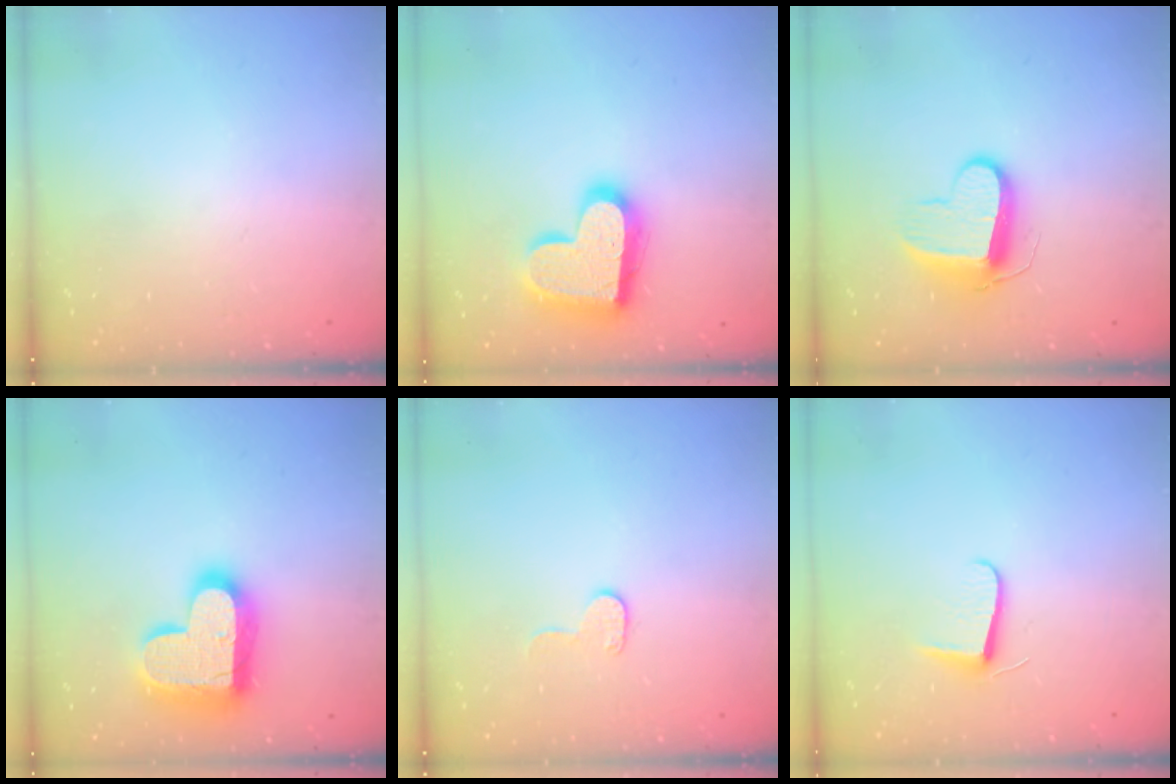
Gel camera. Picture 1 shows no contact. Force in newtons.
{"total": 19.1, "press": 19.0, "slide": 1.3}
{"total": 10.3, "press": 10.3, "slide": 0.5}
{"total": 23.7, "press": 23.7, "slide": 1.6}
{"total": 7.6, "press": 7.6, "slide": 0.1}
{"total": 6.2, "press": 6.1, "slide": 0.7}